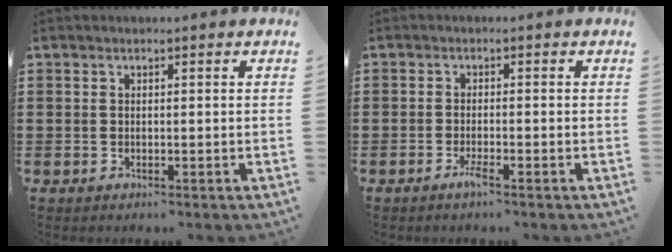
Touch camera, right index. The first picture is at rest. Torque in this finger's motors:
{"motor_torque": [0.24, 0.08, 0.04, 0.01]}